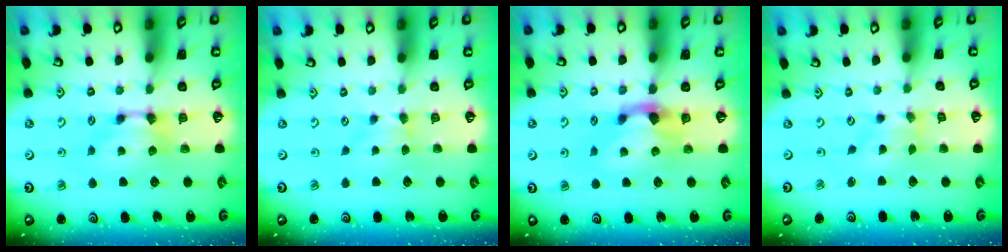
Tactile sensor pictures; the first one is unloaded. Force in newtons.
{"total": 2.4, "press": 2.3, "slide": 0.5}
{"total": 2.0, "press": 1.5, "slide": 1.4}
{"total": 1.6, "press": 1.0, "slide": 1.3}